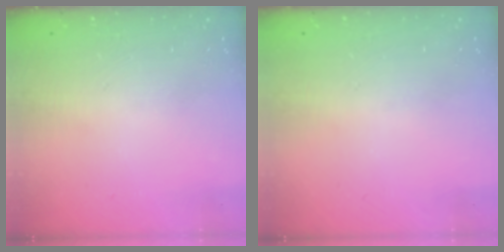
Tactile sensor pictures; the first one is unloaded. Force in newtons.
{"total": 0.0}